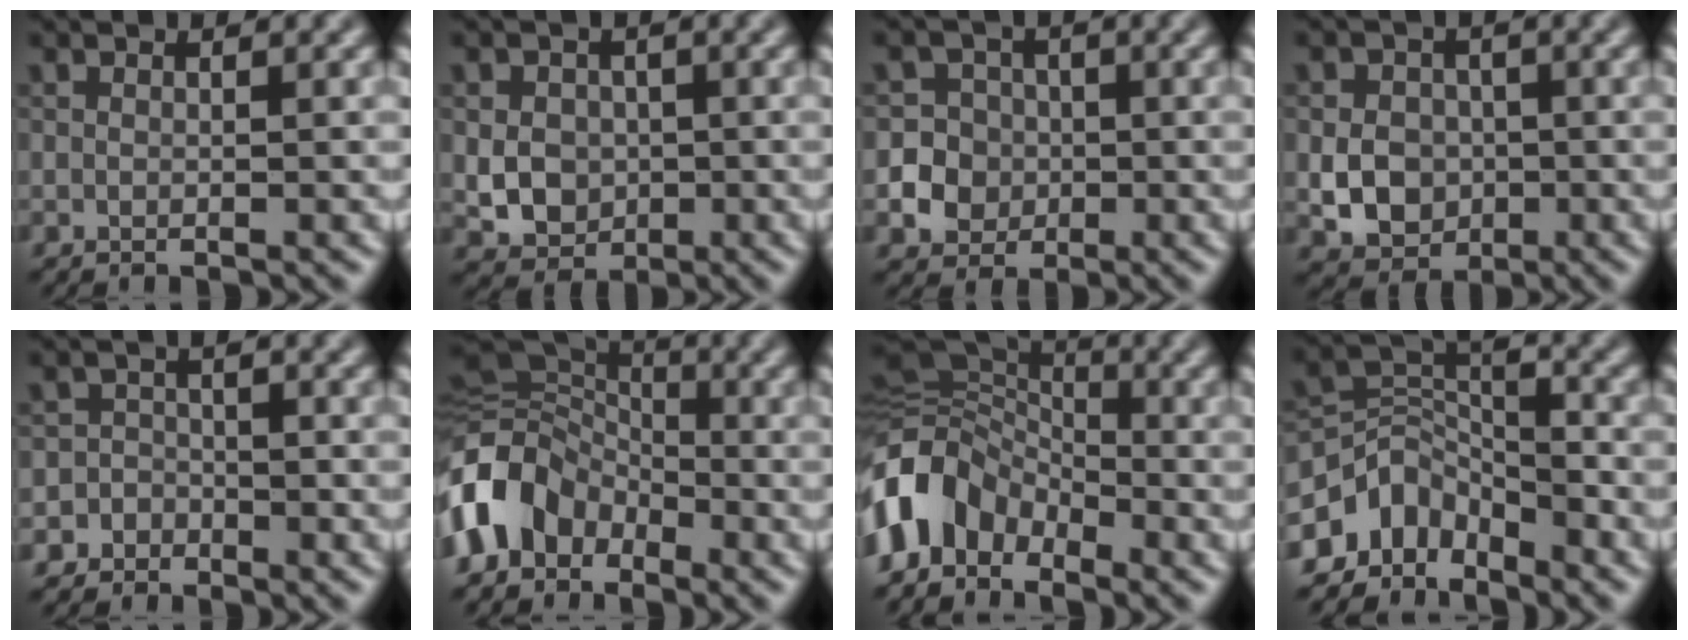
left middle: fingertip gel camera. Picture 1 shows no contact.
{"total": 3.6, "force": [-0.2, 3.1, 1.8], "torque": [-0.036, -0.001, -0.005]}
{"total": 7.7, "force": [-1.5, 7.4, 1.8], "torque": [-0.034, 0.007, -0.039]}
{"total": 4.2, "force": [-0.7, 3.6, 2.1], "torque": [-0.036, 0.000, -0.016]}
{"total": 3.2, "force": [-2.1, 2.4, -0.3], "torque": [0.044, 0.006, -0.043]}
{"total": 6.9, "force": [-3.5, 5.1, 3.0], "torque": [-0.054, 0.000, -0.084]}
{"total": 6.3, "force": [-3.8, 4.1, 2.8], "torque": [-0.052, 0.003, -0.089]}
{"total": 5.3, "force": [-3.9, 3.1, 1.9], "torque": [-0.018, 0.000, -0.078]}